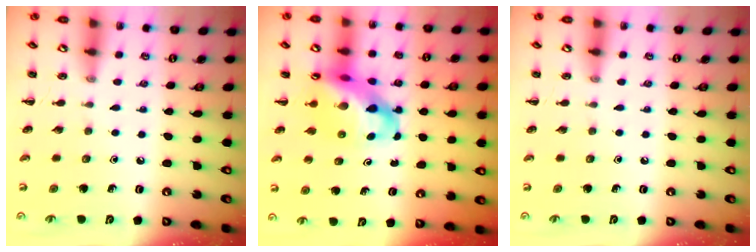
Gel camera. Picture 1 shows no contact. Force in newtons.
{"total": 12.6, "press": 12.1, "slide": 3.4}
{"total": 0.0}